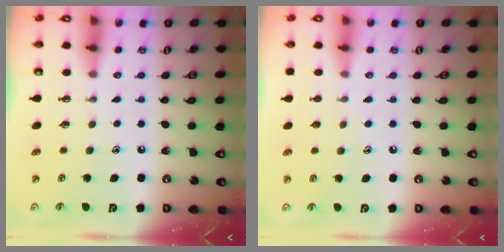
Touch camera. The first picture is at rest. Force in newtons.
{"total": 4.3, "press": 4.3, "slide": 0.4}